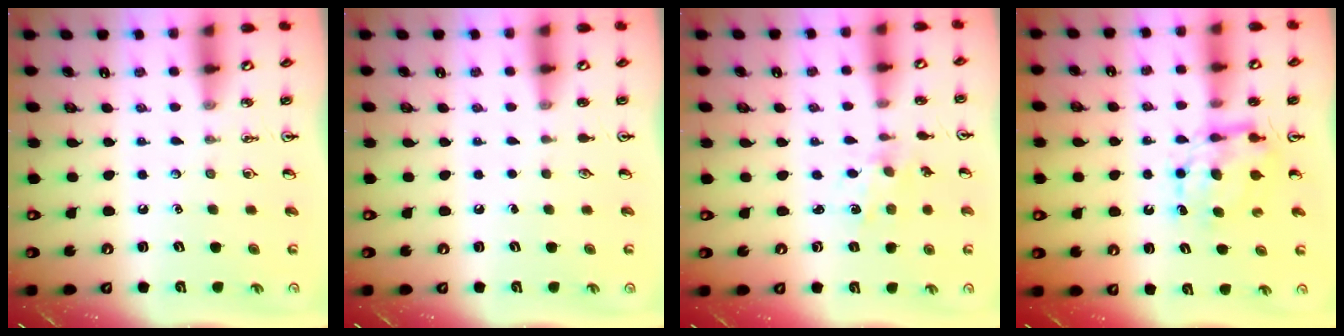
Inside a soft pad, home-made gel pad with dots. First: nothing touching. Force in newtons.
{"total": 0.0}
{"total": 0.8, "press": 0.8, "slide": 0.2}
{"total": 7.3, "press": 7.3, "slide": 0.2}